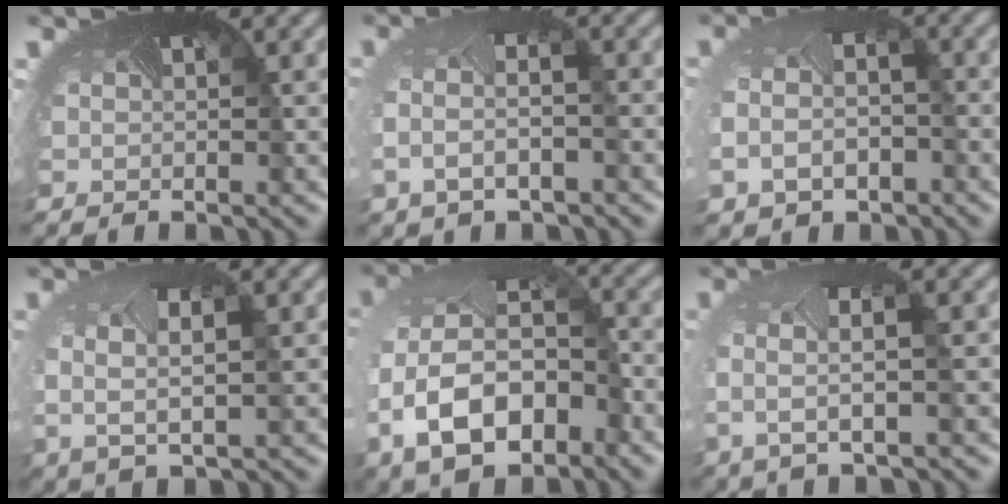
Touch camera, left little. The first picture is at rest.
{"total": 3.4, "force": [-1.1, 1.8, 2.7], "torque": [-0.075, -0.013, -0.020]}
{"total": 5.1, "force": [-1.5, 3.7, 3.2], "torque": [-0.073, -0.033, -0.011]}
{"total": 3.0, "force": [0.1, 1.5, 2.6], "torque": [-0.069, -0.008, 0.003]}
{"total": 10.5, "force": [-3.4, 6.5, 7.6], "torque": [-0.173, -0.017, -0.060]}
{"total": 2.6, "force": [-0.1, 0.5, 2.6], "torque": [-0.062, -0.002, -0.005]}